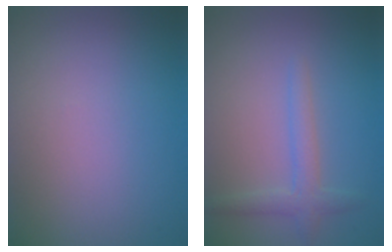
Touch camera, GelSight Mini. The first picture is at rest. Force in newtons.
{"total": 2.1, "press": 2.1, "slide": 0.2}